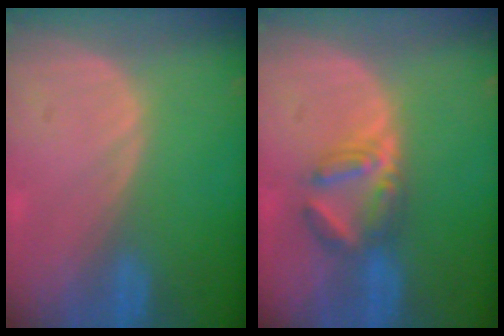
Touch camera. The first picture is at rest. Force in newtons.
{"total": 5.1, "press": 5.0, "slide": 1.1}